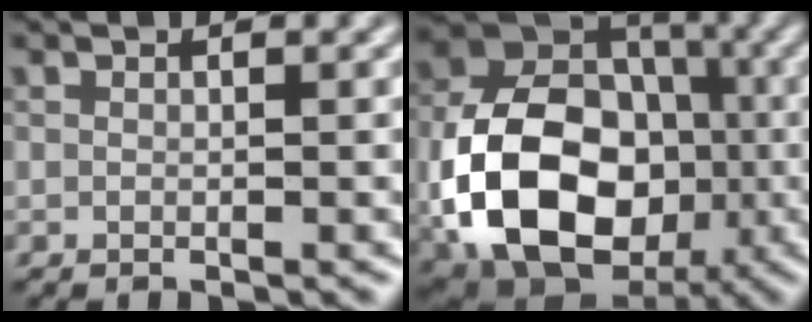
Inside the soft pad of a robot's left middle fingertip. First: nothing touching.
{"total": 14.4, "force": [-3.4, 10.5, 9.3], "torque": [-0.184, -0.018, -0.072]}